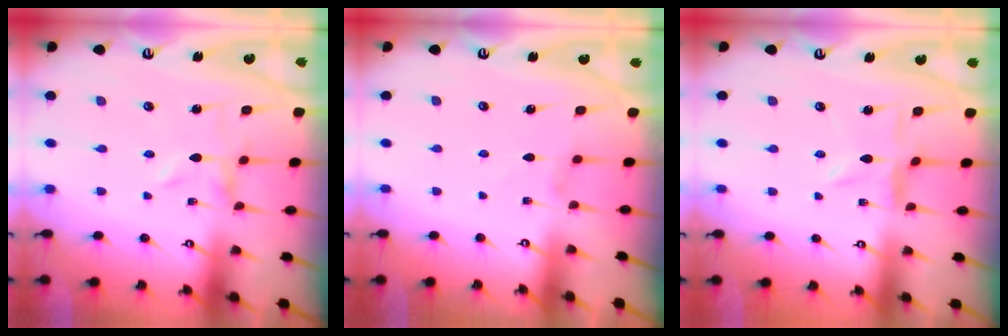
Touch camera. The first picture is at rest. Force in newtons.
{"total": 1.4, "press": 1.4, "slide": 0.3}
{"total": 2.8, "press": 2.7, "slide": 0.3}